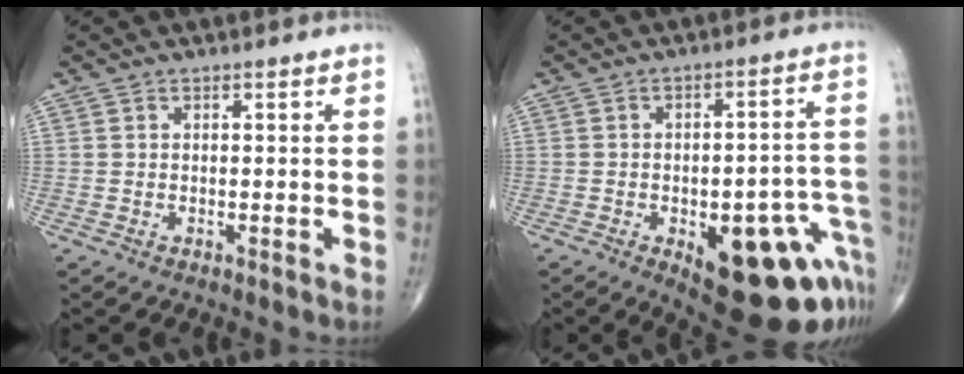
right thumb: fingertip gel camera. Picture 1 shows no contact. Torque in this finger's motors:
{"motor_torque": [1.85, 1.92, 1.18, -1.38, 0.37]}